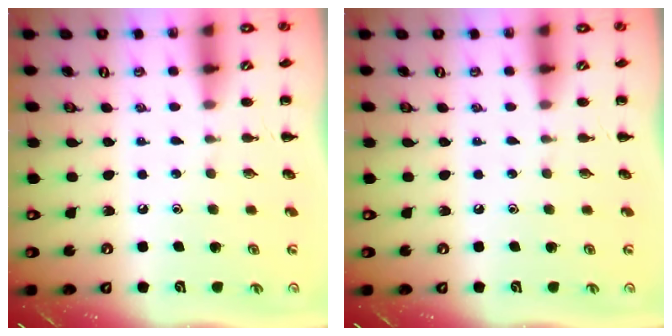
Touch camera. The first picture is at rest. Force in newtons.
{"total": 0.0}